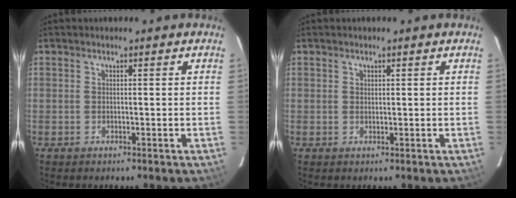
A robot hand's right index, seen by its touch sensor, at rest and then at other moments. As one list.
[{"total": 0.6, "force": [0.3, 0.5, 0.1], "torque": [-0.002, 0.003, 0.005]}]